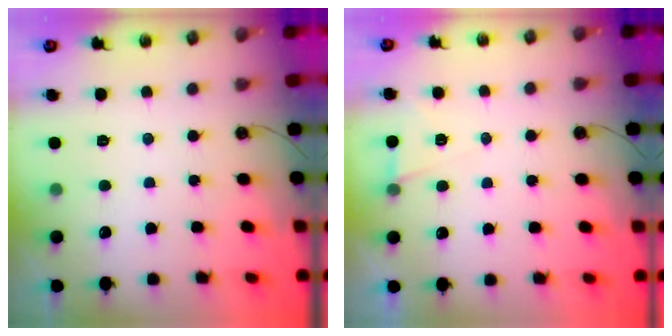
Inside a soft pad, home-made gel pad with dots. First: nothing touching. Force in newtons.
{"total": 5.5, "press": 3.0, "slide": 4.6}